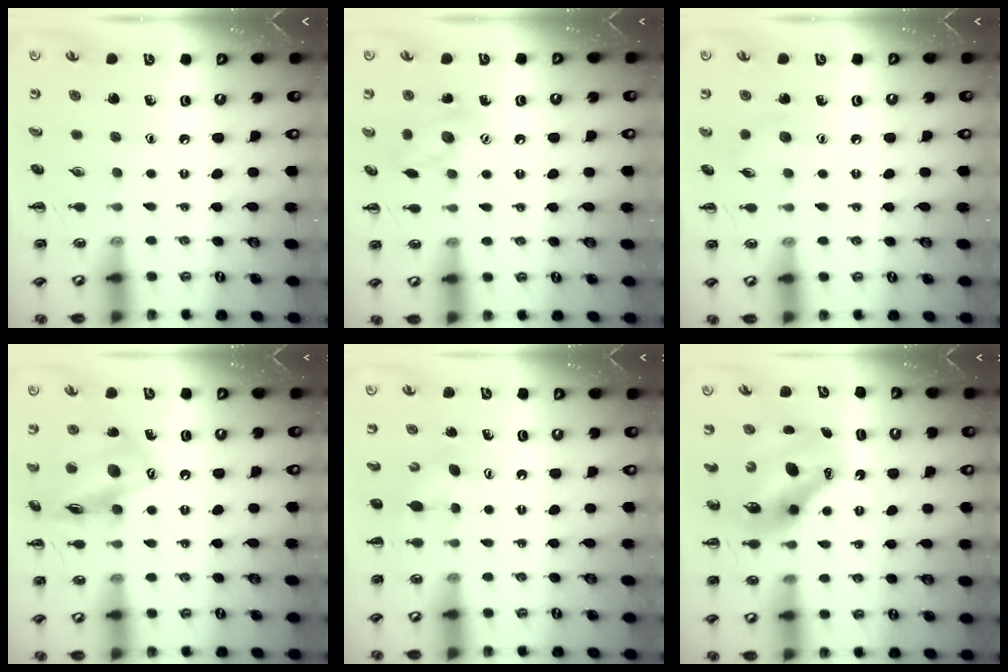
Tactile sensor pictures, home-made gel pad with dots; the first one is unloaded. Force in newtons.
{"total": 9.8, "press": 9.7, "slide": 0.6}
{"total": 5.3, "press": 5.2, "slide": 1.3}
{"total": 15.5, "press": 15.3, "slide": 2.3}
{"total": 3.3, "press": 3.2, "slide": 0.7}
{"total": 9.6, "press": 9.1, "slide": 3.0}